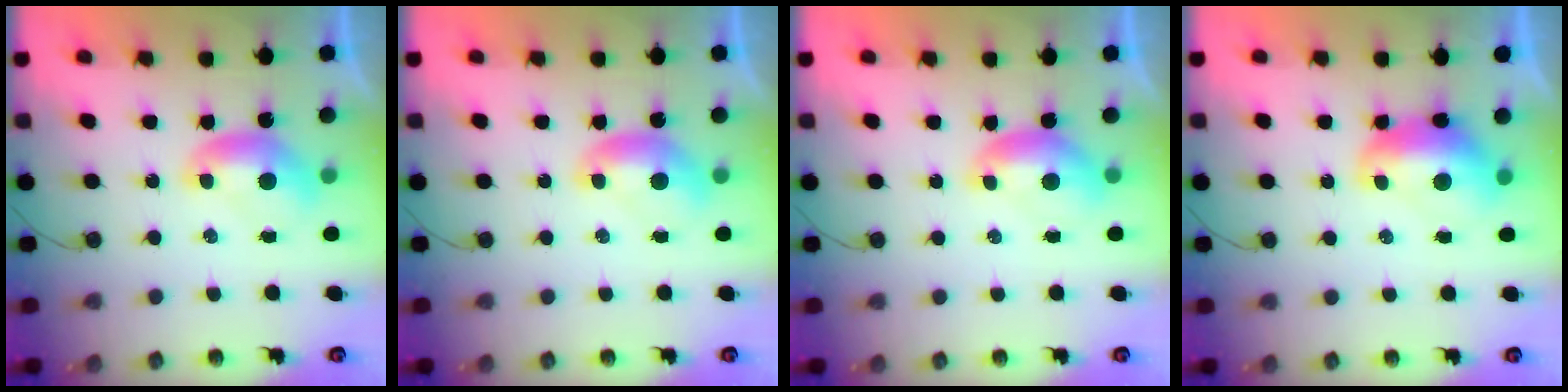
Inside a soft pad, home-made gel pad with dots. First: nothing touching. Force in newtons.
{"total": 0.0}
{"total": 0.0}
{"total": 2.2, "press": 2.1, "slide": 0.6}